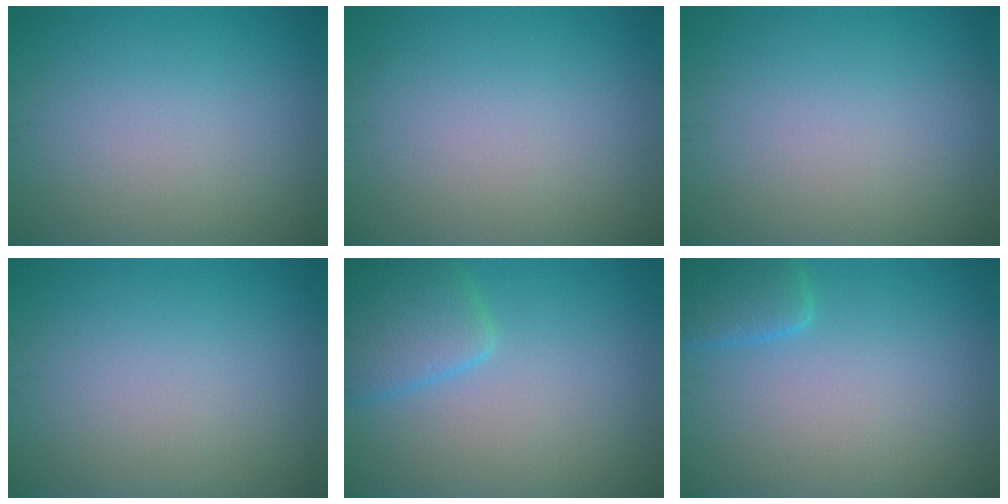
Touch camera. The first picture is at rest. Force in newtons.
{"total": 0.0}
{"total": 0.0}
{"total": 0.0}
{"total": 3.8, "press": 3.8, "slide": 0.3}
{"total": 2.6, "press": 2.6, "slide": 0.3}